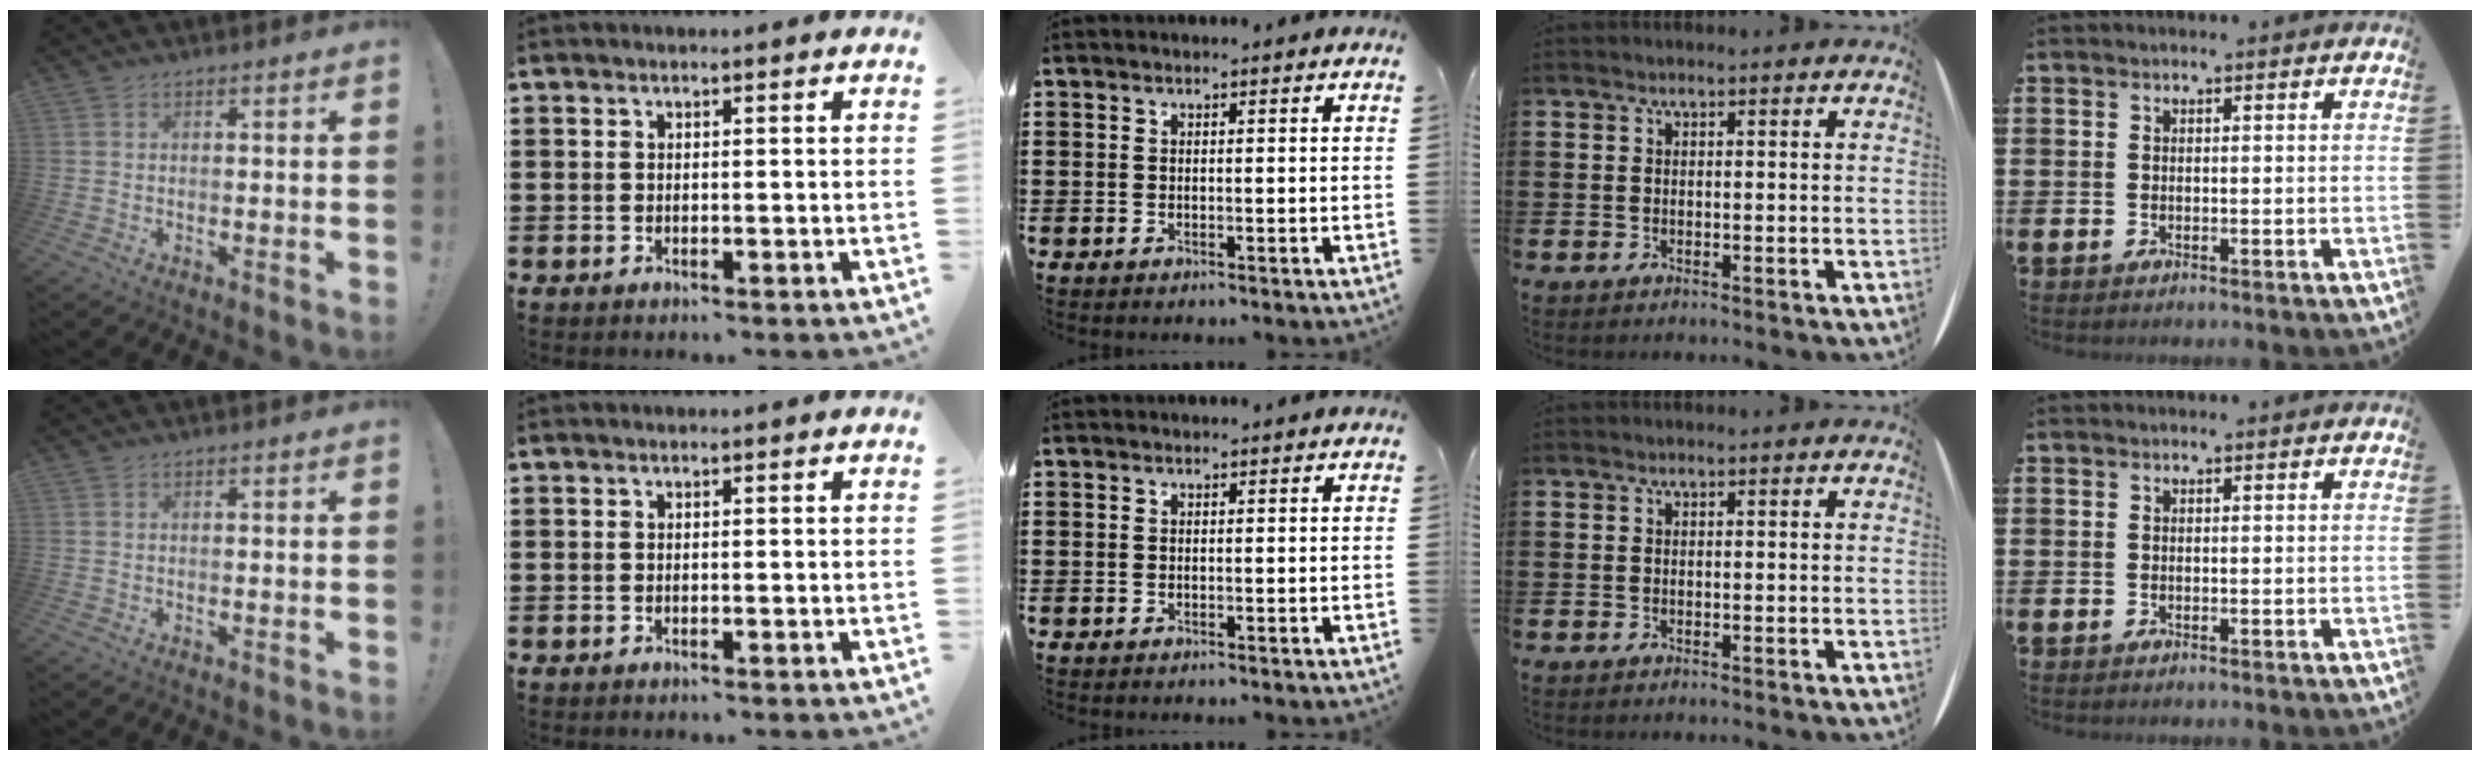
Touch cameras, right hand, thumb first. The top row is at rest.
{}